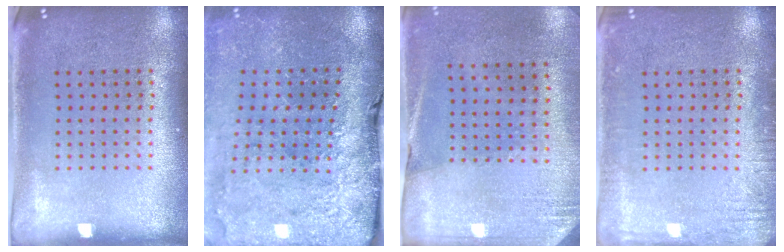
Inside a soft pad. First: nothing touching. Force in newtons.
{"total": 3.5, "press": 3.1, "slide": 1.8}
{"total": 2.7, "press": 2.4, "slide": 1.2}
{"total": 2.3, "press": 2.2, "slide": 0.3}